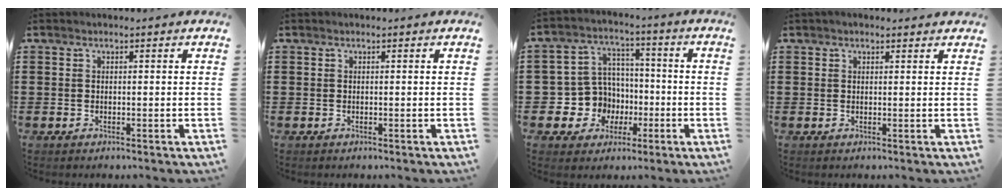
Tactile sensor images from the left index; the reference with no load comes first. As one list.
[{"total": 0.0}, {"total": 8.5, "force": [-1.2, 8.3, 1.6], "torque": [-0.076, 0.003, -0.015]}, {"total": 1.2, "force": [1.1, 0.3, 0.4], "torque": [-0.010, 0.003, 0.020]}]